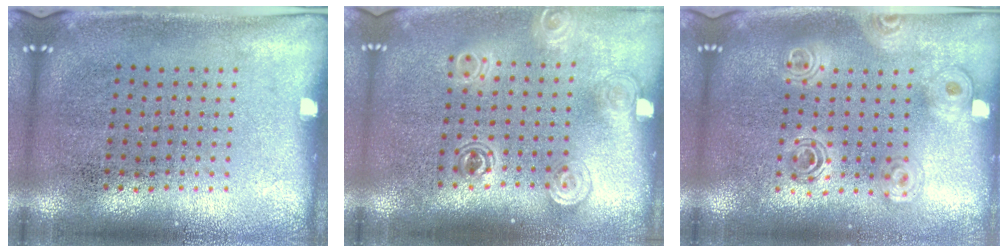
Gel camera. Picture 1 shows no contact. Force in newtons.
{"total": 1.4, "press": 1.2, "slide": 0.8}
{"total": 1.6, "press": 1.4, "slide": 0.8}